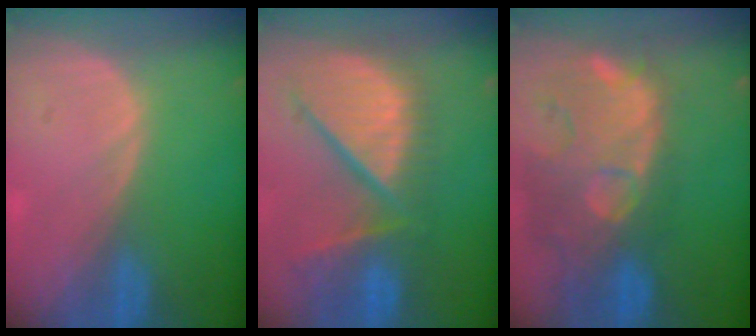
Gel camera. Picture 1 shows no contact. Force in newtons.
{"total": 12.5, "press": 10.7, "slide": 6.5}
{"total": 14.0, "press": 11.5, "slide": 8.1}